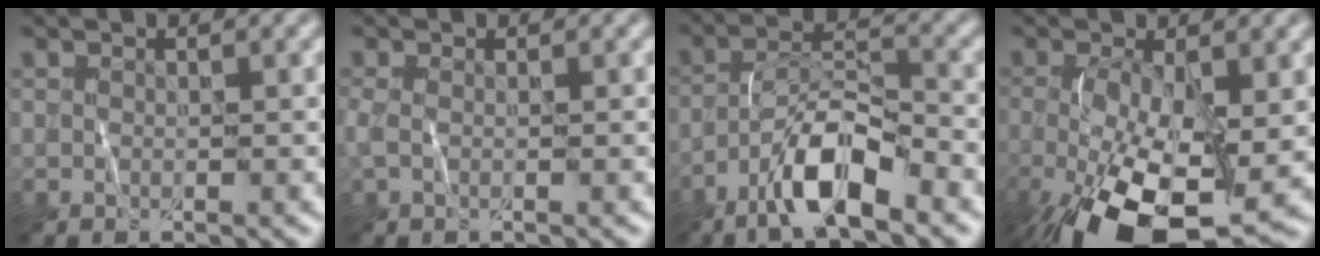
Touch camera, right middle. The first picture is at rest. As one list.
[{"total": 1.0, "force": [-0.2, 0.4, 0.9], "torque": [-0.025, -0.001, -0.010]}, {"total": 6.6, "force": [-4.1, 1.6, 5.0], "torque": [-0.091, 0.013, -0.079]}, {"total": 12.3, "force": [-4.0, 5.6, 10.2], "torque": [-0.196, -0.036, -0.060]}]